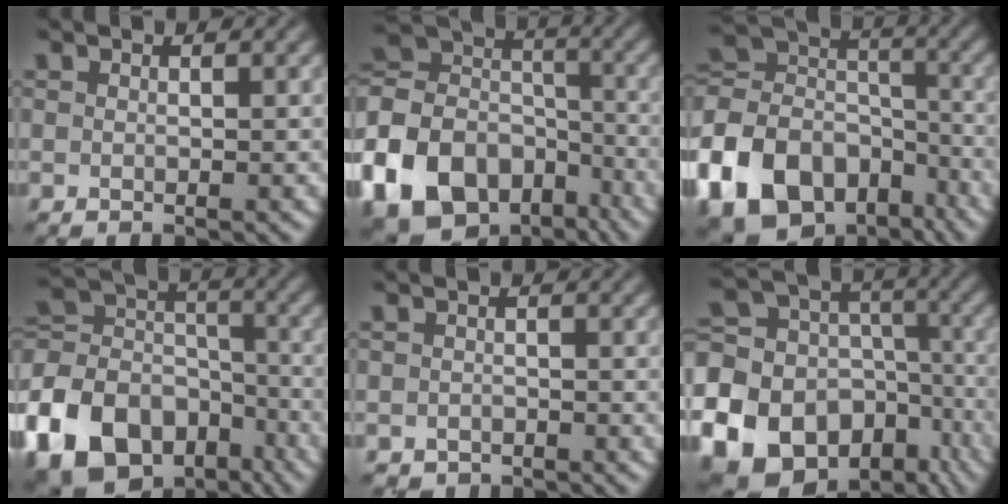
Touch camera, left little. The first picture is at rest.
{"total": 16.4, "force": [-8.1, 11.9, 7.8], "torque": [-0.211, -0.015, -0.132]}
{"total": 13.8, "force": [-6.8, 9.7, 7.0], "torque": [-0.170, 0.004, -0.130]}
{"total": 14.8, "force": [-8.0, 10.3, 6.9], "torque": [-0.166, -0.002, -0.149]}
{"total": 0.9, "force": [-0.8, 0.5, -0.1], "torque": [0.005, 0.000, -0.013]}
{"total": 24.8, "force": [-13.1, 19.4, 8.0], "torque": [-0.163, -0.055, -0.224]}